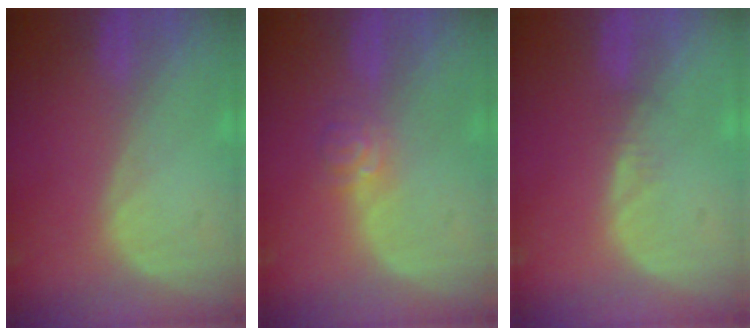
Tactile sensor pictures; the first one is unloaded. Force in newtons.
{"total": 3.6, "press": 3.5, "slide": 1.0}
{"total": 1.3, "press": 1.2, "slide": 0.2}